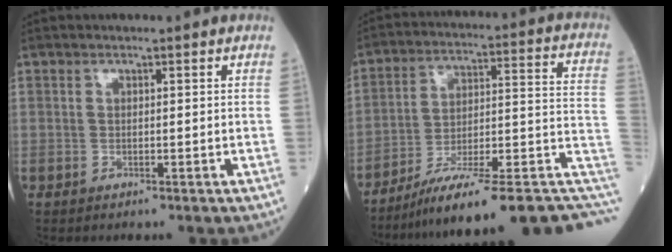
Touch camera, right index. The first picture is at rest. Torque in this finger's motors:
{"motor_torque": [-0.69, -1.45, 0.64, 0.12]}